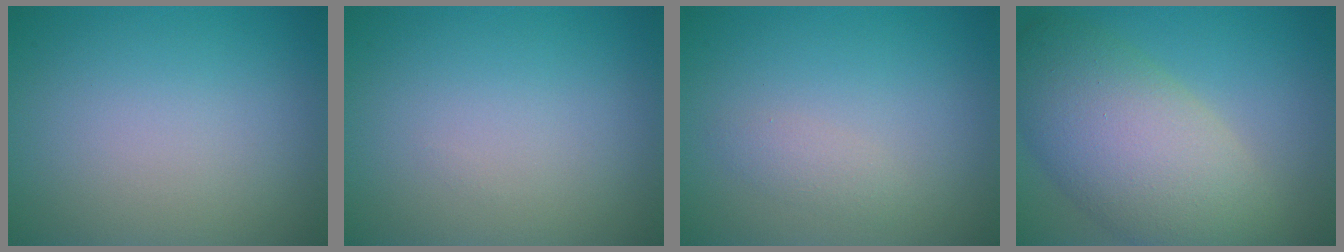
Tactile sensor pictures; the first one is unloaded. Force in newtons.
{"total": 0.0}
{"total": 1.2, "press": 1.2, "slide": 0.0}
{"total": 9.7, "press": 9.7, "slide": 0.6}